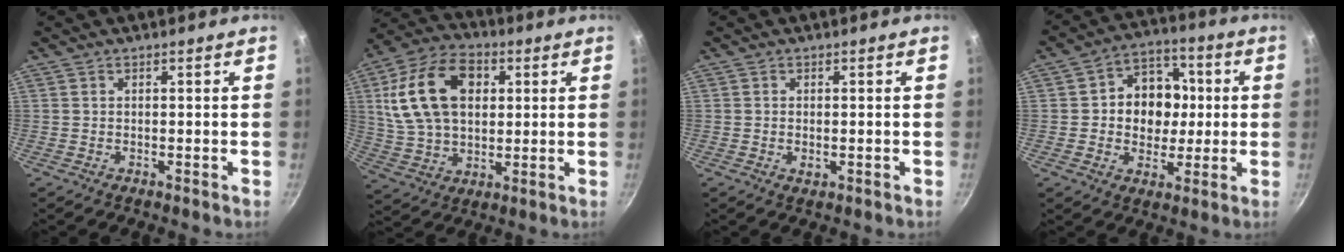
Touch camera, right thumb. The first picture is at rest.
{"total": 18.8, "force": [4.5, 12.6, 13.2], "torque": [-0.230, 0.008, 0.078]}
{"total": 1.6, "force": [-0.2, 0.9, 1.3], "torque": [-0.021, -0.002, -0.002]}
{"total": 12.6, "force": [0.7, 10.4, 7.1], "torque": [-0.062, 0.011, 0.003]}